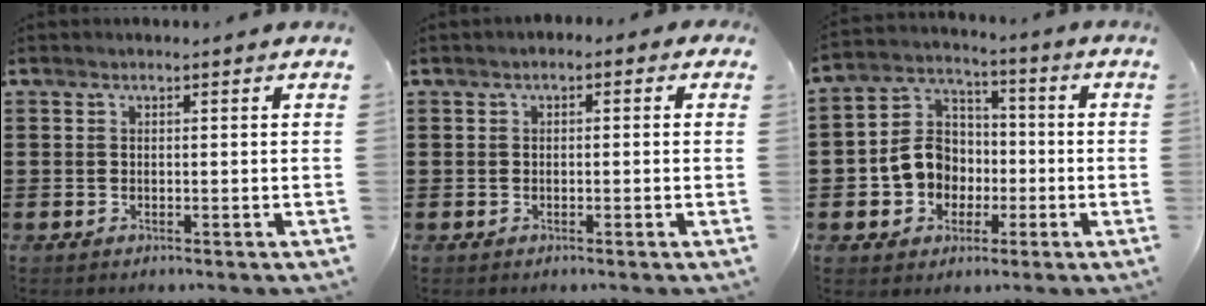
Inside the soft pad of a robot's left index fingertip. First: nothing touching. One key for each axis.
{"total": 1.1, "fx": -0.7, "fy": 0.7, "fz": 0.5, "tx": -0.014, "ty": 0.005, "tz": -0.017}
{"total": 8.5, "fx": -1.8, "fy": 7.6, "fz": 3.2, "tx": -0.099, "ty": 0.022, "tz": -0.034}